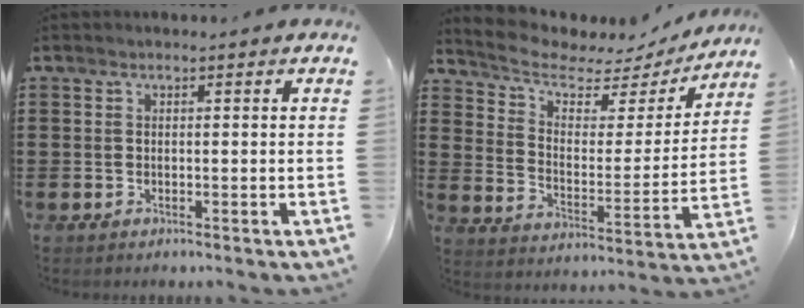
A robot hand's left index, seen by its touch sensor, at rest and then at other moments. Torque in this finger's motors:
{"motor_torque": [0.92, -1.22, 0.33, 0.04]}